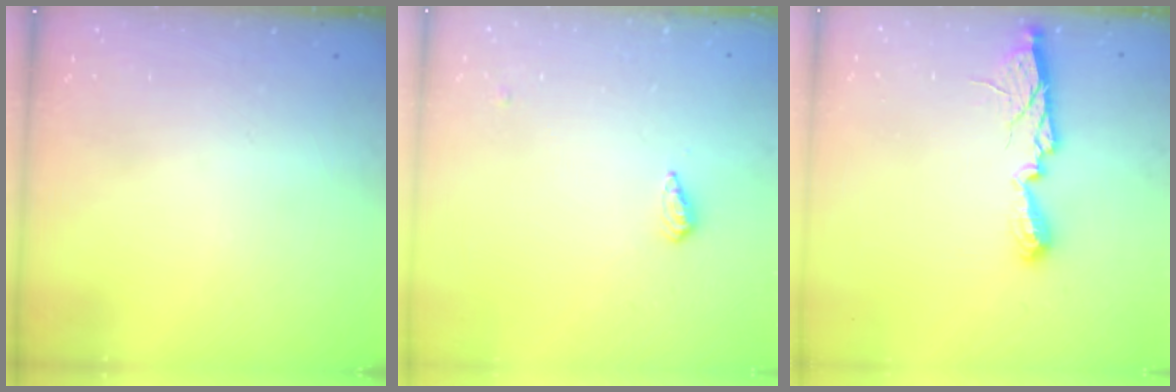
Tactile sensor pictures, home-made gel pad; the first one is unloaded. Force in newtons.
{"total": 3.5, "press": 3.5, "slide": 0.4}
{"total": 9.9, "press": 9.9, "slide": 0.3}